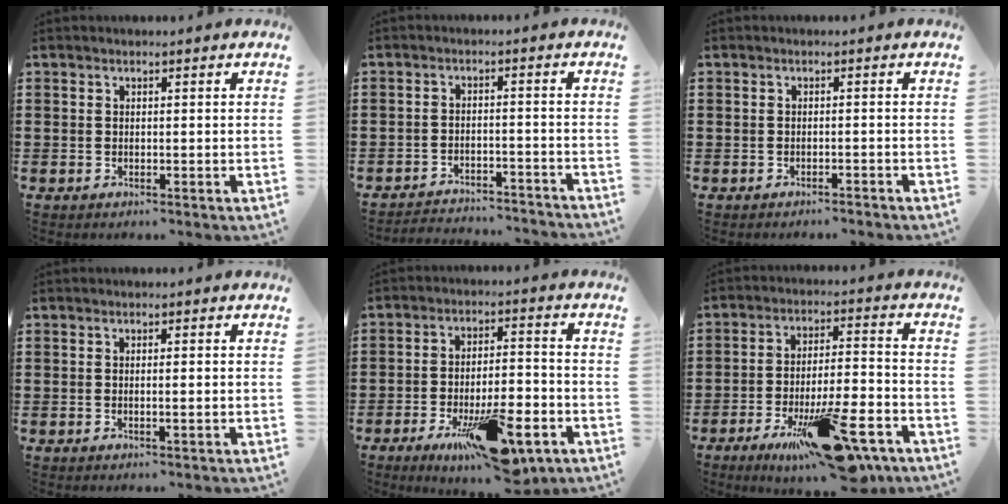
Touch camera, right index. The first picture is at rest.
{"total": 3.2, "force": [-3.2, 0.1, 0.3], "torque": [-0.012, 0.000, -0.068]}
{"total": 1.1, "force": [-1.1, 0.2, -0.2], "torque": [-0.001, 0.005, -0.026]}
{"total": 1.0, "force": [-0.2, -0.1, 1.0], "torque": [-0.017, -0.005, -0.003]}
{"total": 14.1, "force": [-7.2, 4.3, 11.3], "torque": [-0.188, 0.013, -0.118]}
{"total": 19.1, "force": [-10.6, 4.8, 15.2], "torque": [-0.223, 0.037, -0.158]}